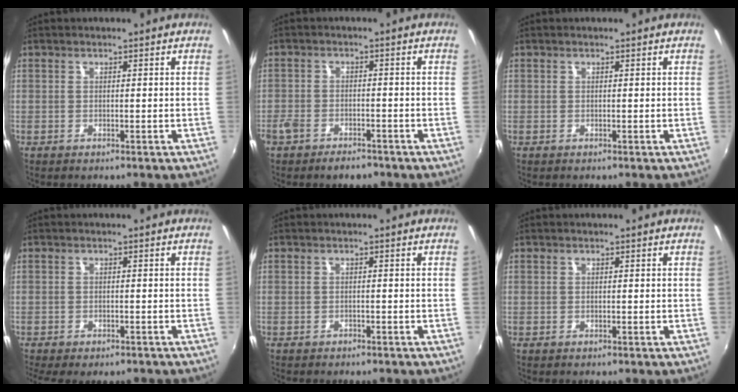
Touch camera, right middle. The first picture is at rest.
{"total": 5.8, "force": [-4.3, 2.7, 2.6], "torque": [-0.070, -0.007, -0.075]}
{"total": 0.0}
{"total": 5.9, "force": [-4.6, 1.9, 3.2], "torque": [-0.075, -0.029, -0.068]}
{"total": 1.5, "force": [-1.4, 0.5, 0.4], "torque": [-0.013, -0.005, -0.019]}
{"total": 0.0}